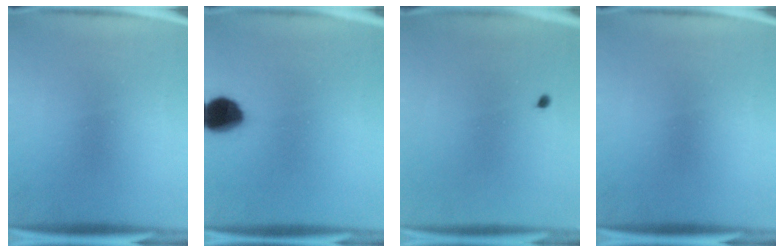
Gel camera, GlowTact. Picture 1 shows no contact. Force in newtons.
{"total": 9.3}
{"total": 0.5}
{"total": 0.0}